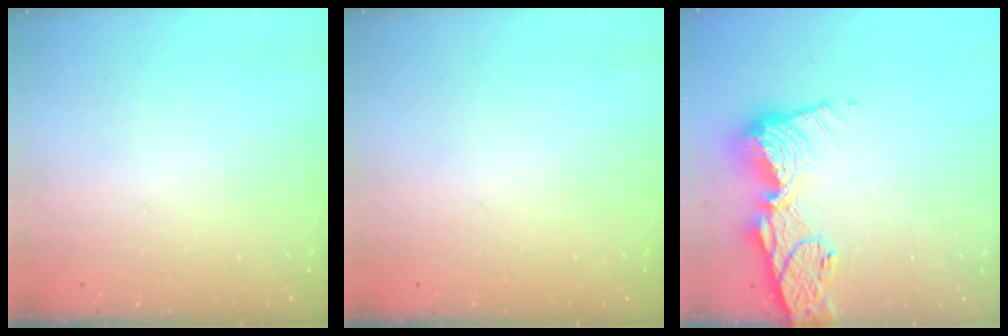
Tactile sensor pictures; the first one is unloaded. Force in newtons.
{"total": 0.0}
{"total": 16.5, "press": 16.4, "slide": 1.6}